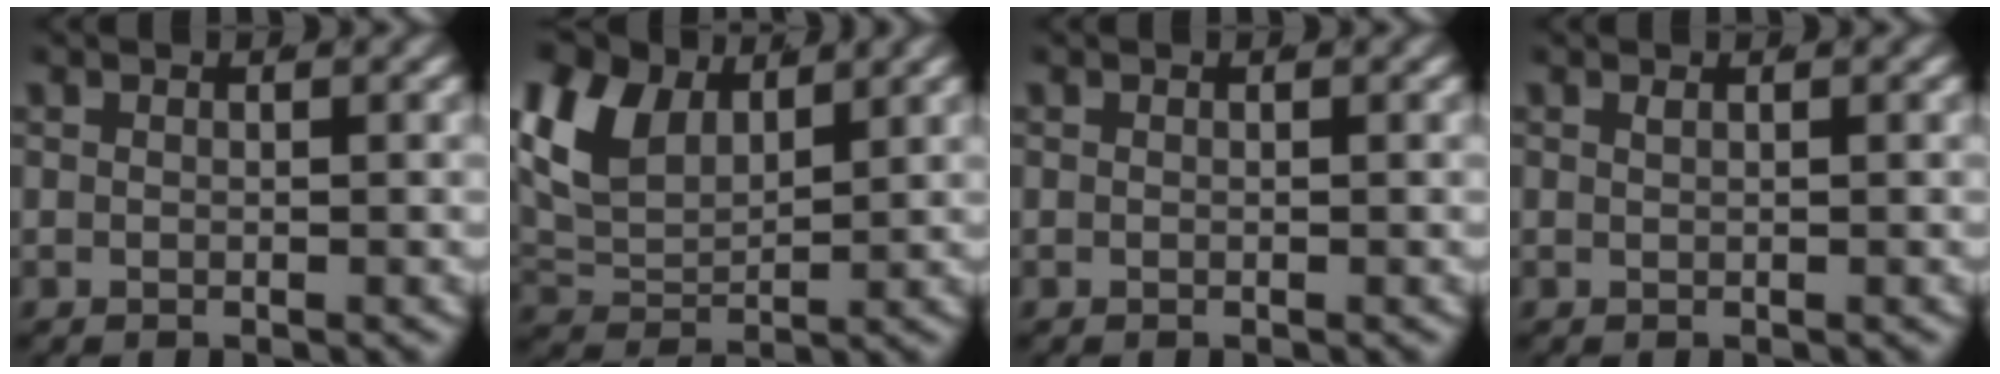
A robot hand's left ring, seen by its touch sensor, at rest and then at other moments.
{"total": 7.9, "force": [2.6, 5.8, 4.6], "torque": [-0.119, -0.014, 0.051]}
{"total": 0.0}
{"total": 0.8, "force": [0.2, -0.7, 0.3], "torque": [-0.001, -0.002, 0.009]}